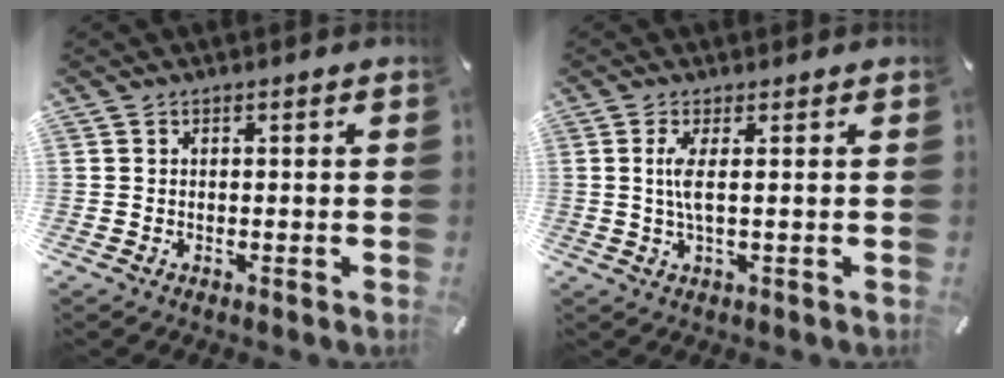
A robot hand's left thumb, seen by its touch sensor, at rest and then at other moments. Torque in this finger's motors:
{"motor_torque": [-0.19, 0.16, 0.61, -0.11, 0.09]}